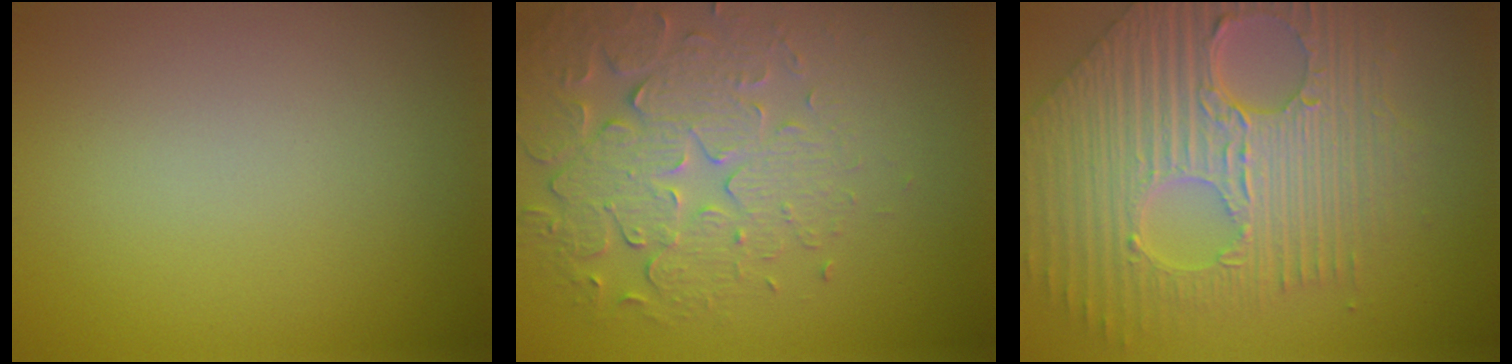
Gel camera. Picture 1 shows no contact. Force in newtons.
{"total": 5.7, "press": 4.7, "slide": 3.1}
{"total": 10.2, "press": 7.0, "slide": 7.4}